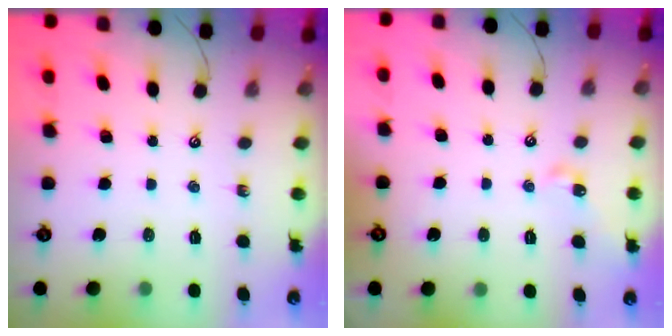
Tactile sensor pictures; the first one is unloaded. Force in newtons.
{"total": 2.0, "press": 1.9, "slide": 0.5}